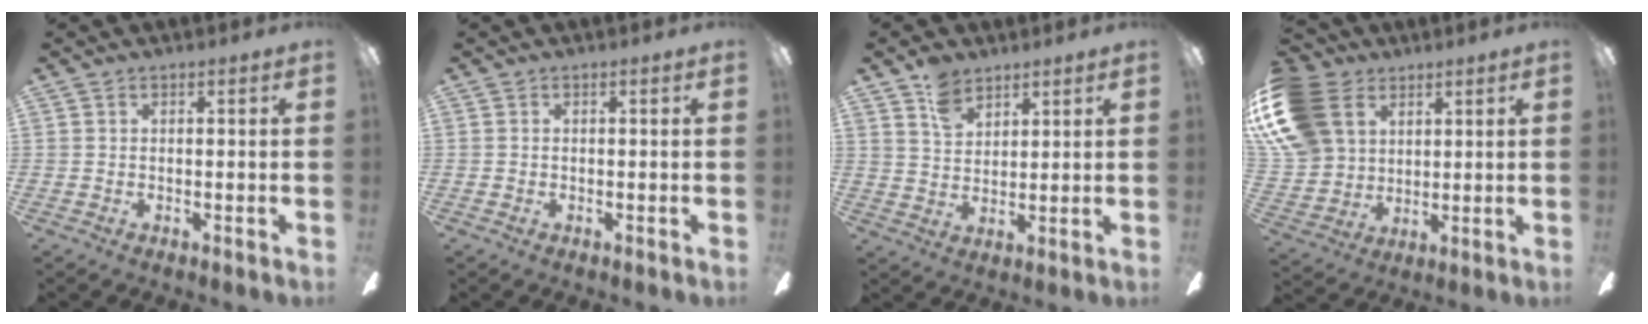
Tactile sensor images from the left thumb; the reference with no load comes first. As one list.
[{"total": 0.0}, {"total": 6.9, "force": [5.0, 4.1, 2.4], "torque": [-0.049, -0.013, 0.095]}, {"total": 18.5, "force": [7.5, 14.0, 9.6], "torque": [-0.227, -0.015, 0.146]}]